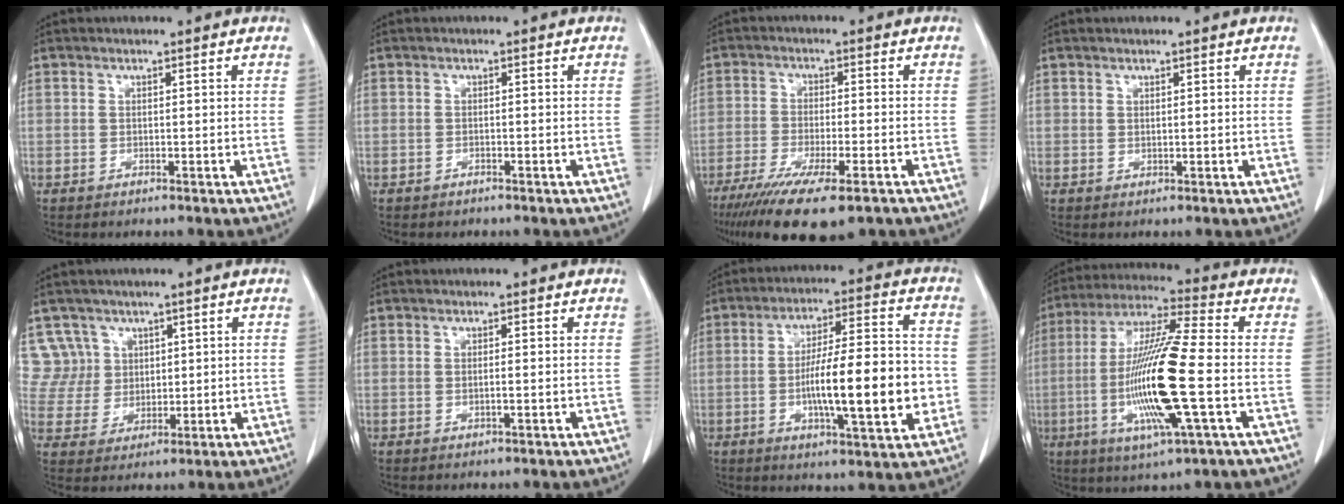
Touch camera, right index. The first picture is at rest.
{"total": 0.8, "force": [-0.6, 0.4, 0.2], "torque": [-0.010, 0.001, -0.010]}
{"total": 15.1, "force": [-10.7, 2.9, 10.3], "torque": [-0.168, -0.037, -0.170]}
{"total": 0.0}
{"total": 6.7, "force": [3.4, 5.8, -0.4], "torque": [0.013, 0.015, 0.075]}
{"total": 1.1, "force": [-0.1, 0.1, 1.1], "torque": [-0.022, -0.002, -0.001]}
{"total": 16.3, "force": [-2.5, 2.8, 15.8], "torque": [-0.257, 0.007, -0.038]}
{"total": 18.0, "force": [-3.5, 0.9, 17.7], "torque": [-0.362, -0.014, -0.069]}